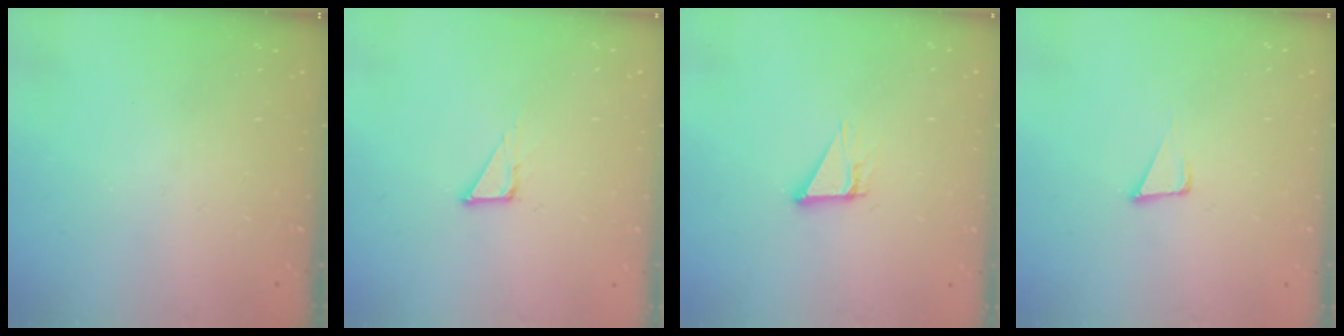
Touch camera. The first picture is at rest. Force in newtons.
{"total": 1.9, "press": 1.9, "slide": 0.1}
{"total": 3.8, "press": 3.8, "slide": 0.4}
{"total": 4.9, "press": 3.9, "slide": 3.0}